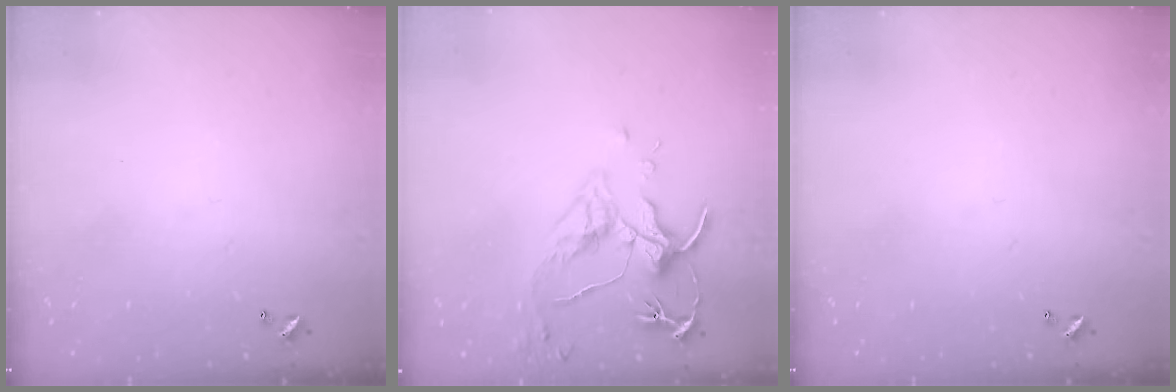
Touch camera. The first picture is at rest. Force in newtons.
{"total": 5.8, "press": 5.6, "slide": 1.3}
{"total": 0.0}